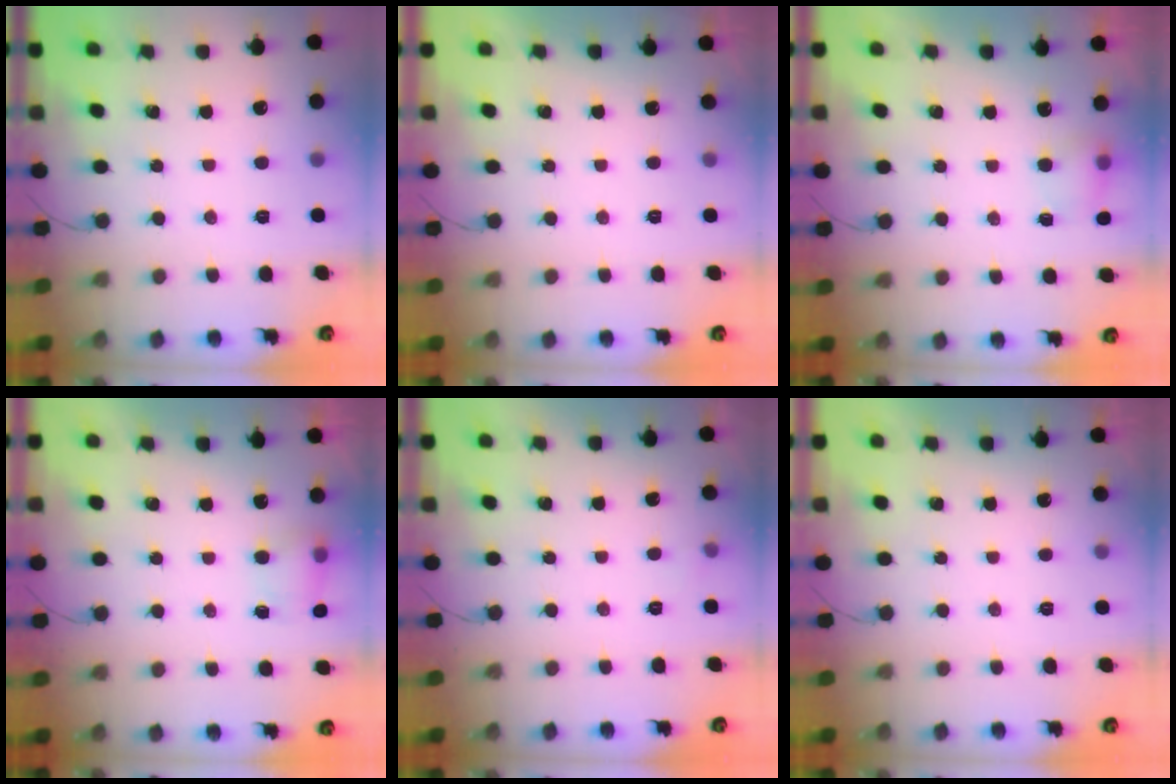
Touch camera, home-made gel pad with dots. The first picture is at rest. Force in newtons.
{"total": 0.0}
{"total": 4.3, "press": 4.1, "slide": 1.2}
{"total": 5.7, "press": 5.6, "slide": 1.1}
{"total": 2.3, "press": 2.1, "slide": 0.9}
{"total": 0.0}